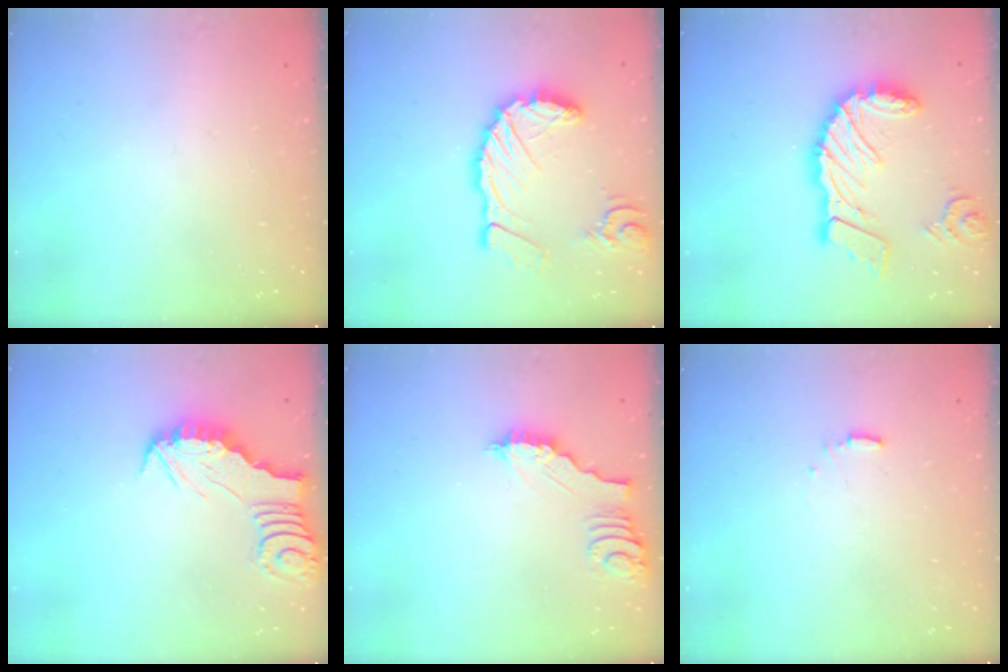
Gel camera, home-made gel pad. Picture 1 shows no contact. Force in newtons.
{"total": 13.7, "press": 13.6, "slide": 1.7}
{"total": 21.5, "press": 21.3, "slide": 3.0}
{"total": 2.4, "press": 2.4, "slide": 0.2}
{"total": 3.0, "press": 3.0, "slide": 0.2}
{"total": 6.0, "press": 6.0, "slide": 0.6}